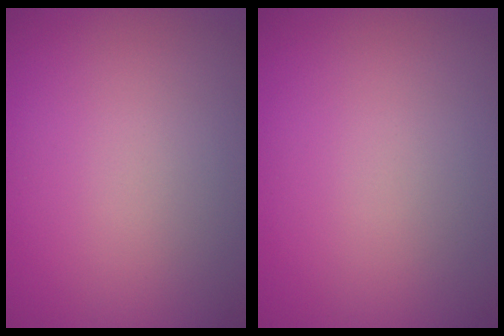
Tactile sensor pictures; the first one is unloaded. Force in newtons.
{"total": 0.0}